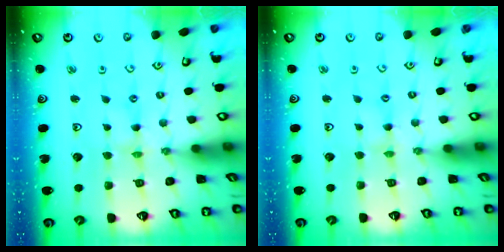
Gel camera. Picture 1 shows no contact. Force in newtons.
{"total": 1.7, "press": 1.7, "slide": 0.4}